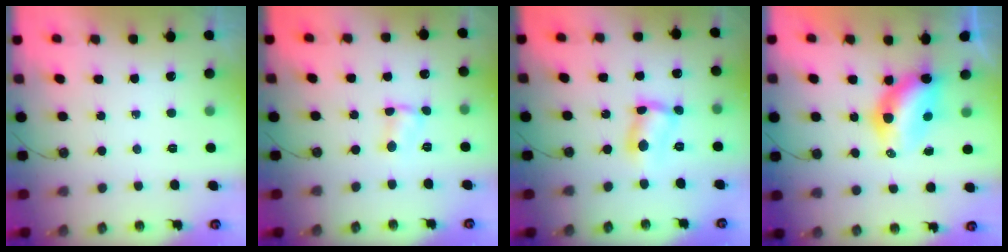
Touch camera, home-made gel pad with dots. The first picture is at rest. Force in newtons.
{"total": 1.7, "press": 1.6, "slide": 0.2}
{"total": 6.3, "press": 6.3, "slide": 0.5}
{"total": 7.2, "press": 7.2, "slide": 0.5}